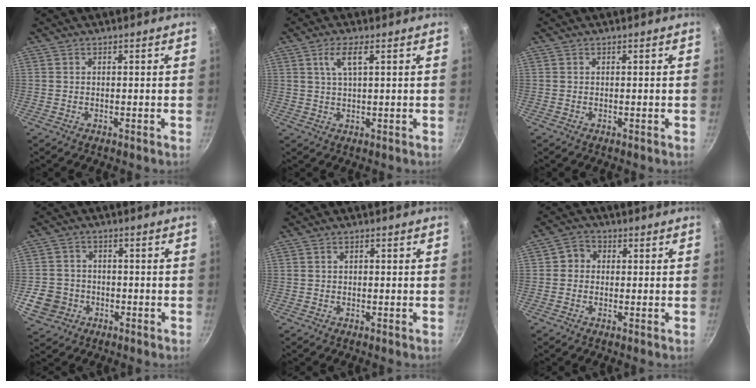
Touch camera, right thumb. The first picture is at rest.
{"total": 4.3, "force": [1.7, 1.0, 3.8], "torque": [-0.076, 0.002, 0.037]}
{"total": 0.0}
{"total": 7.4, "force": [-2.6, 6.4, 2.6], "torque": [-0.033, 0.020, -0.045]}
{"total": 0.7, "force": [0.1, 0.3, 0.6], "torque": [-0.009, 0.005, 0.002]}
{"total": 3.3, "force": [0.1, 3.0, 1.3], "torque": [-0.005, 0.005, -0.010]}